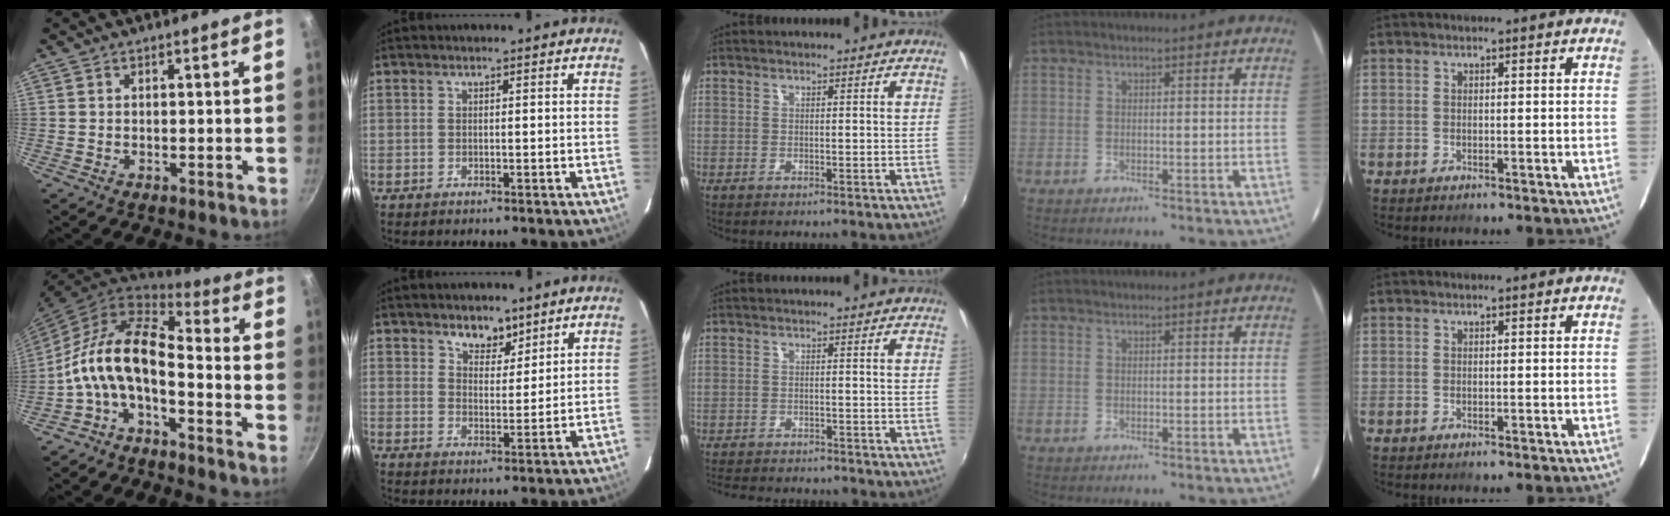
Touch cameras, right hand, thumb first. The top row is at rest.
{"thumb": {"total": 13.4, "force": [-3.8, 6.8, 11.0], "torque": [-0.213, 0.053, -0.086]}, "index": {"total": 5.2, "force": [4.0, 2.6, 2.2], "torque": [-0.023, -0.006, 0.065]}, "middle": {"total": 8.5, "force": [-7.7, 2.2, 2.9], "torque": [-0.074, -0.014, -0.116]}}